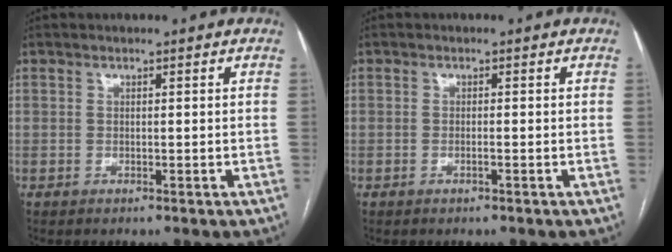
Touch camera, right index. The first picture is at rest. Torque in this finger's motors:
{"motor_torque": [-0.04, 0.07, -0.04, -0.01]}